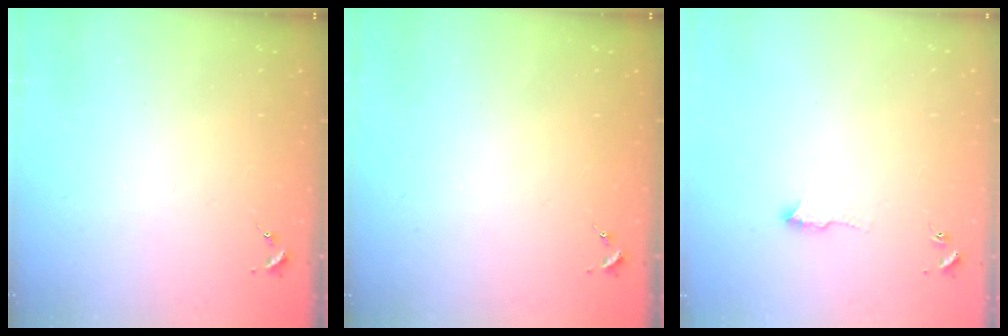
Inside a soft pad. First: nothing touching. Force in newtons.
{"total": 0.0}
{"total": 8.0, "press": 8.0, "slide": 0.8}